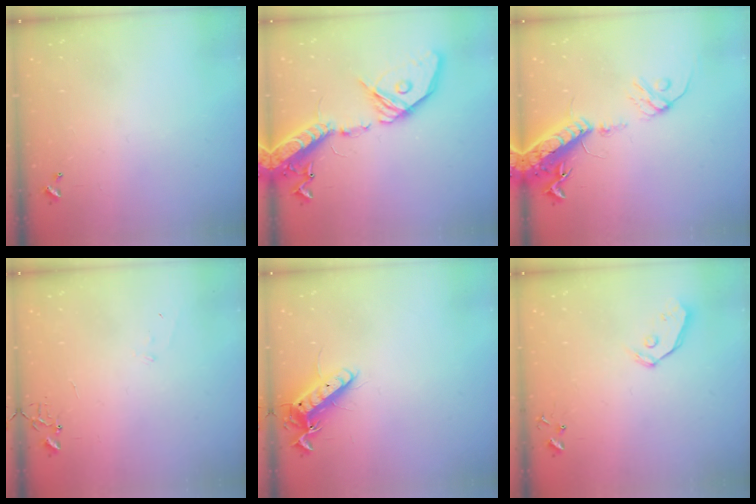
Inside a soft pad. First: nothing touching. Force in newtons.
{"total": 25.2, "press": 24.7, "slide": 4.9}
{"total": 17.4, "press": 16.9, "slide": 4.1}
{"total": 5.6, "press": 5.6, "slide": 0.7}
{"total": 12.2, "press": 12.1, "slide": 1.4}
{"total": 6.3, "press": 6.3, "slide": 0.7}